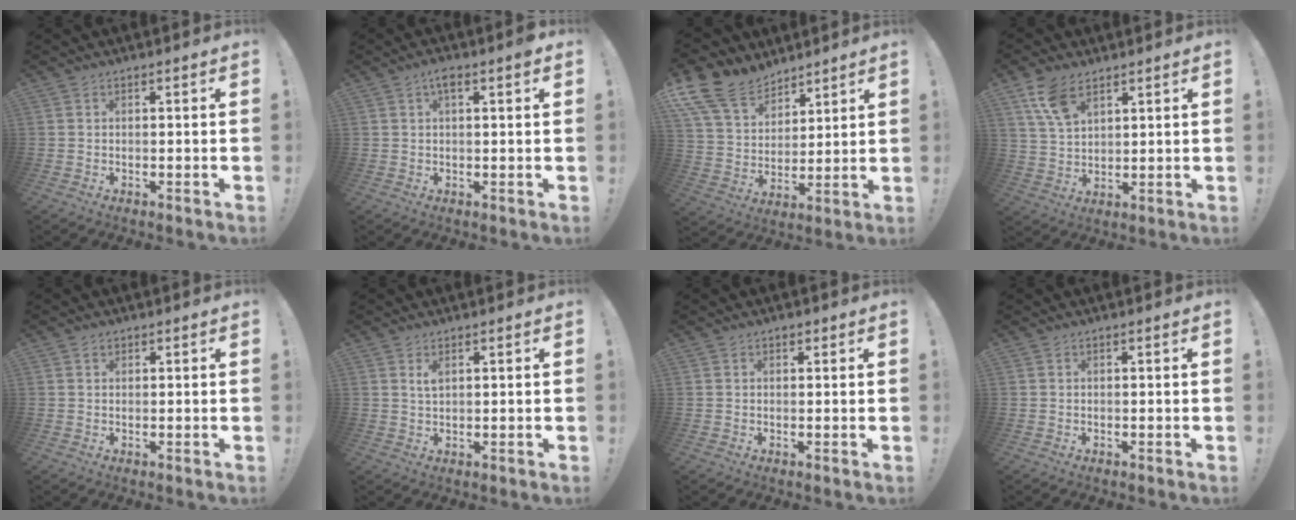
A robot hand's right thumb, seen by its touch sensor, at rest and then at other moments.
{"total": 2.6, "force": [1.3, 0.6, 2.2], "torque": [-0.037, 0.001, 0.018]}
{"total": 15.5, "force": [11.5, 8.8, 5.6], "torque": [-0.119, -0.077, 0.220]}
{"total": 9.2, "force": [5.7, 4.8, 5.5], "torque": [-0.094, -0.020, 0.110]}
{"total": 1.1, "force": [0.8, 0.7, 0.4], "torque": [-0.001, -0.001, 0.015]}
{"total": 2.2, "force": [1.1, 0.9, 1.7], "torque": [-0.023, -0.004, 0.017]}
{"total": 0.7, "force": [0.5, 0.5, 0.2], "torque": [-0.001, 0.000, 0.009]}
{"total": 0.0}